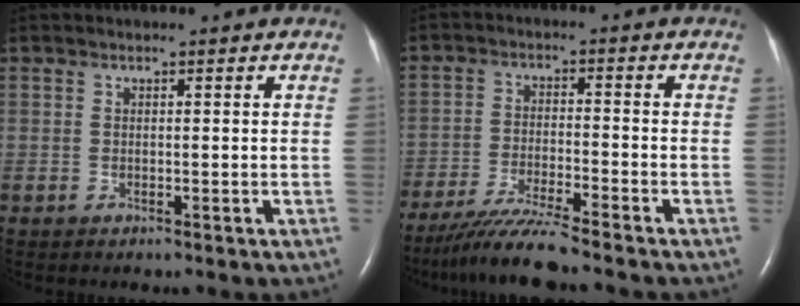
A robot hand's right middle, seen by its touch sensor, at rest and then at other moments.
{"total": 8.1, "force": [-7.1, -0.8, 3.9], "torque": [-0.071, -0.029, -0.129]}